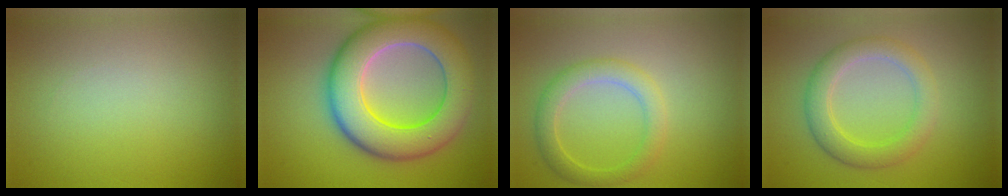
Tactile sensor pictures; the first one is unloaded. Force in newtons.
{"total": 10.4, "press": 10.4, "slide": 0.8}
{"total": 3.0, "press": 3.0, "slide": 0.2}
{"total": 3.8, "press": 3.8, "slide": 0.1}